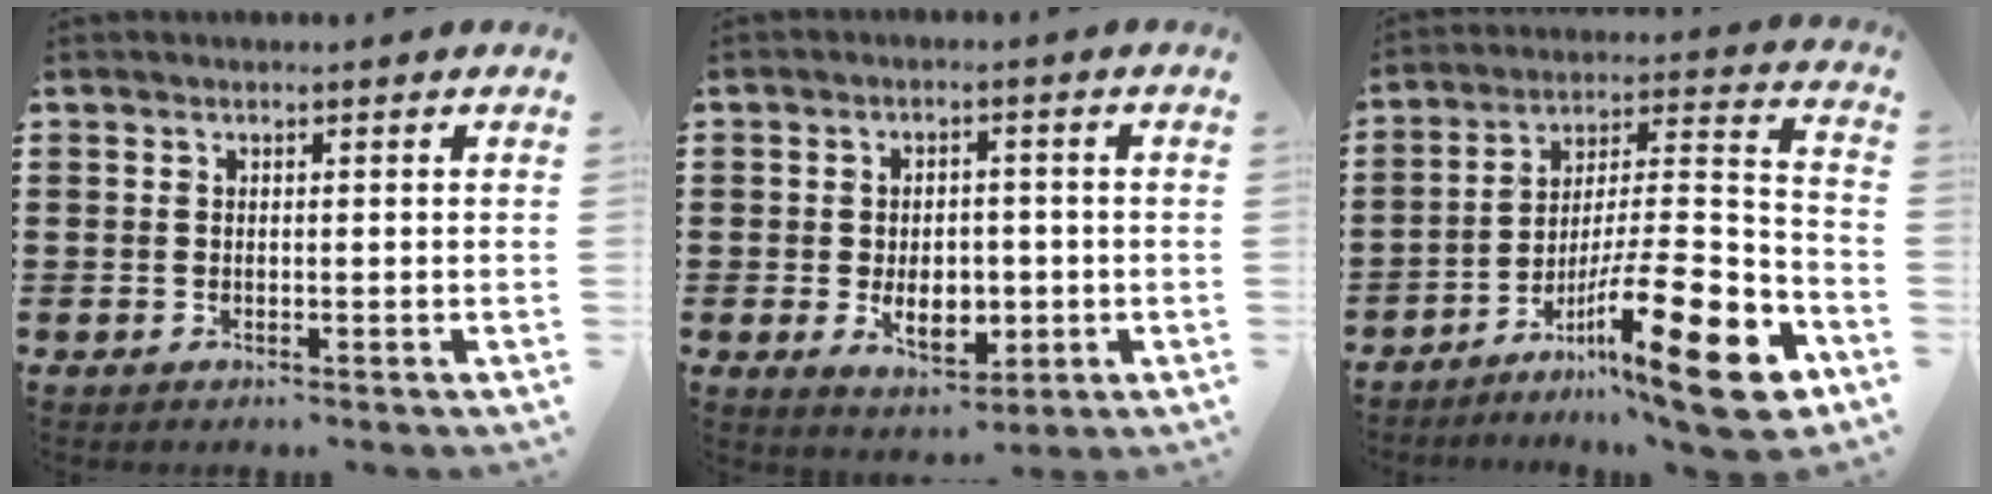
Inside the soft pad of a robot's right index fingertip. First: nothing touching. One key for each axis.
{"total": 6.2, "fx": -1.4, "fy": 4.0, "fz": 4.5, "tx": -0.067, "ty": 0.005, "tz": -0.028}
{"total": 19.6, "fx": -11.1, "fy": 3.3, "fz": 15.8, "tx": -0.239, "ty": 0.038, "tz": -0.182}